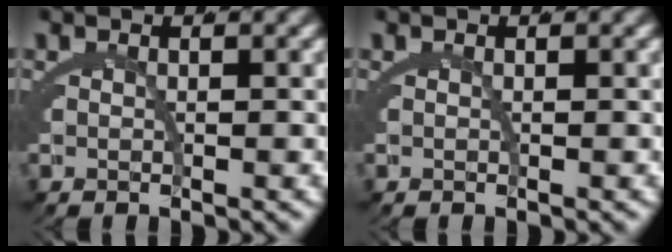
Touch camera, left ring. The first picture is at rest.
{"total": 0.0}